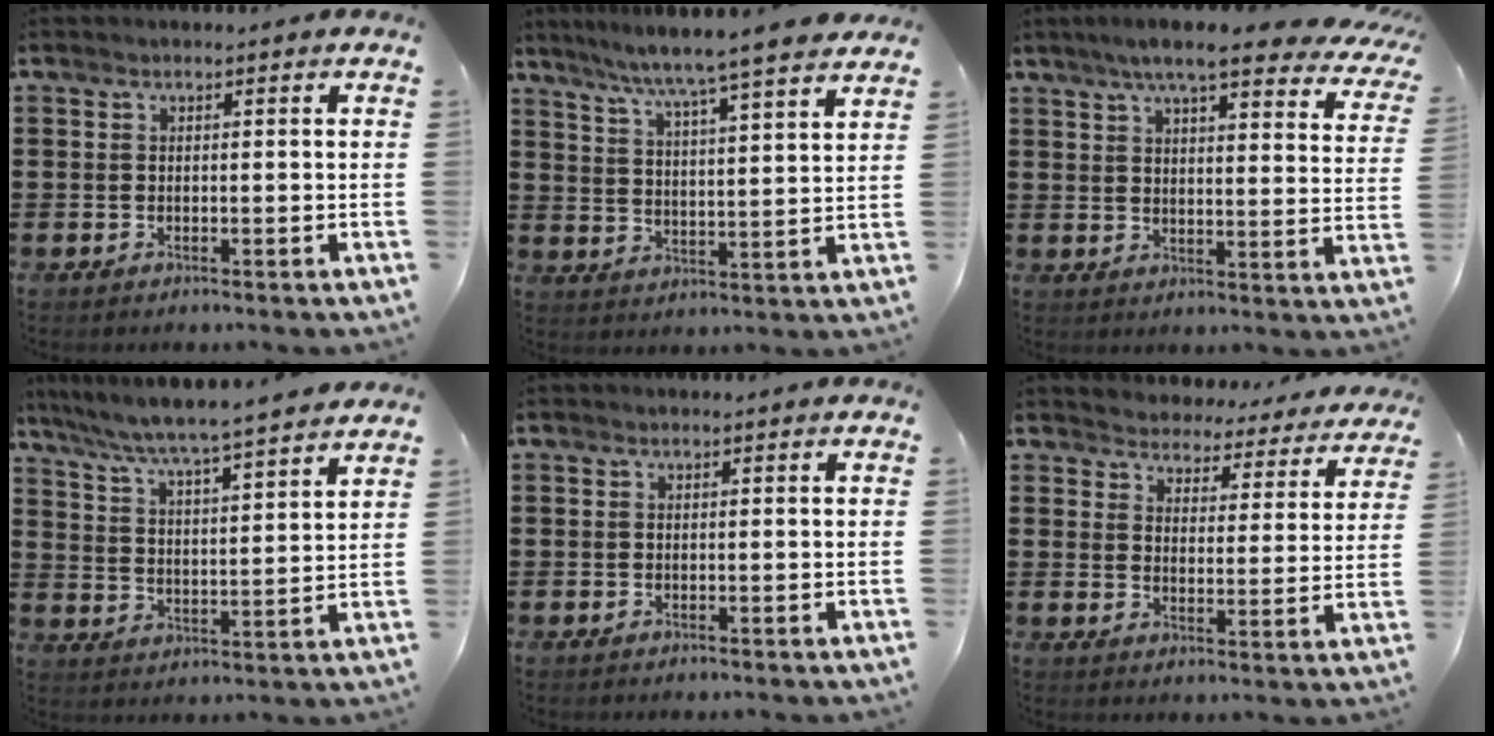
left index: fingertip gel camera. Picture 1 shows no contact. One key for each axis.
{"total": 6.2, "fx": 5.5, "fy": -1.1, "fz": 2.5, "tx": -0.073, "ty": -0.040, "tz": 0.088}
{"total": 8.6, "fx": 6.9, "fy": 0.5, "fz": 5.1, "tx": -0.104, "ty": -0.024, "tz": 0.116}
{"total": 5.4, "fx": 5.1, "fy": -0.7, "fz": 1.8, "tx": -0.059, "ty": -0.039, "tz": 0.079}
{"total": 0.0}
{"total": 4.4, "fx": 4.3, "fy": 0.4, "fz": -0.5, "tx": -0.019, "ty": -0.036, "tz": 0.073}